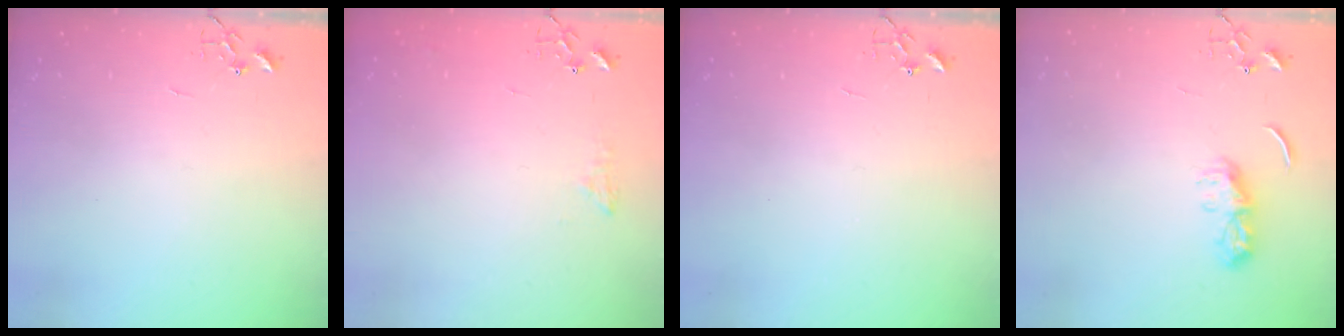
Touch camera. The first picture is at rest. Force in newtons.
{"total": 6.4, "press": 6.4, "slide": 0.6}
{"total": 0.0}
{"total": 6.5, "press": 6.4, "slide": 0.6}